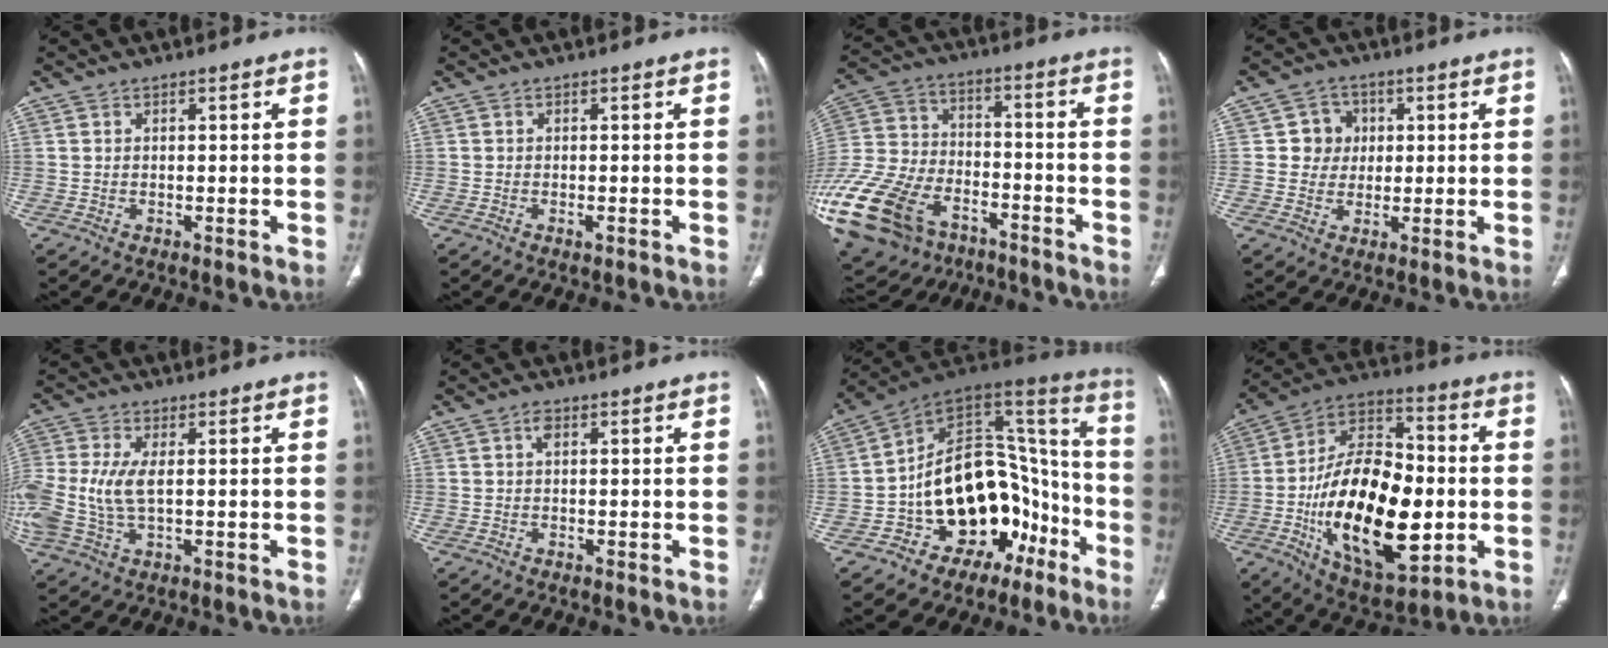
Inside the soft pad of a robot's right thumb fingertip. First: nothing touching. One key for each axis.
{"total": 0.8, "fx": -0.4, "fy": 0.3, "fz": 0.6, "tx": -0.012, "ty": -0.001, "tz": -0.006}
{"total": 32.2, "fx": -17.3, "fy": 20.7, "fz": 17.7, "tx": -0.507, "ty": 0.031, "tz": -0.301}
{"total": 5.5, "fx": 0.9, "fy": 5.3, "fz": 1.1, "tx": 0.019, "ty": 0.008, "tz": 0.009}
{"total": 10.7, "fx": 0.0, "fy": 5.6, "fz": 9.1, "tx": -0.234, "ty": 0.002, "tz": 0.005}
{"total": 1.2, "fx": 0.1, "fy": 0.7, "fz": 0.9, "tx": -0.014, "ty": 0.005, "tz": -0.003}
{"total": 25.0, "fx": -9.9, "fy": 16.3, "fz": 16.2, "tx": -0.192, "ty": 0.117, "tz": -0.137}
{"total": 27.8, "fx": -4.6, "fy": 14.5, "fz": 23.2, "tx": -0.374, "ty": 0.014, "tz": -0.061}